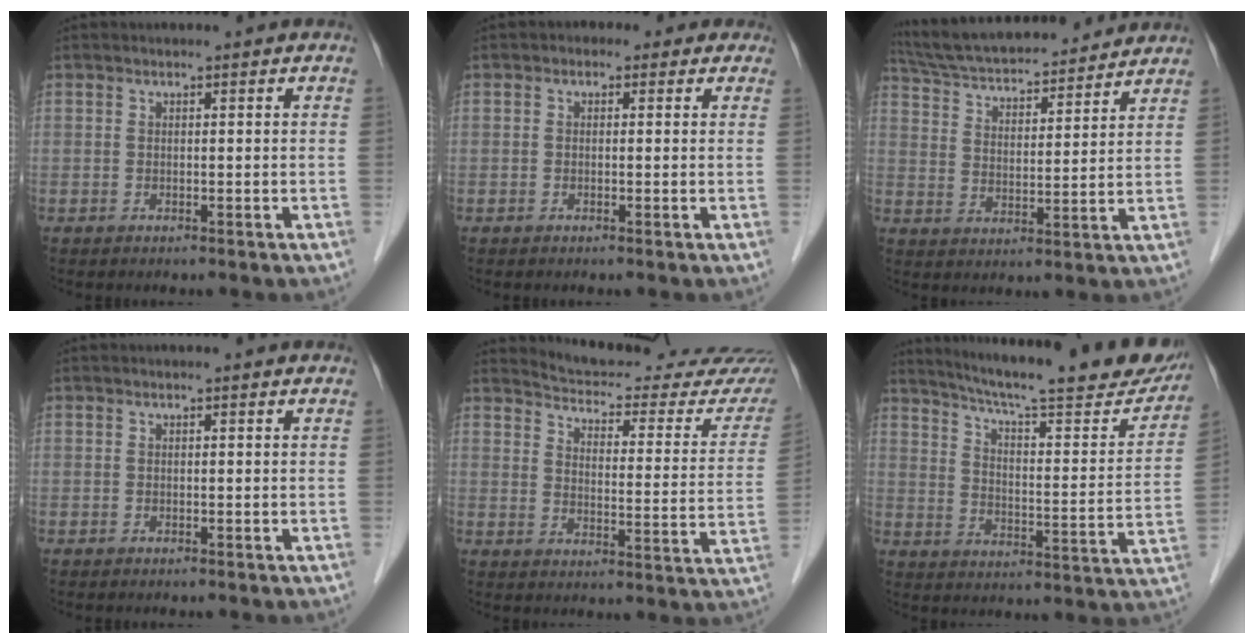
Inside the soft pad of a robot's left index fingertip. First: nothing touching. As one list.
[{"total": 2.2, "force": [0.8, 1.8, 1.0], "torque": [-0.007, 0.015, 0.000]}, {"total": 19.1, "force": [17.5, 3.5, 6.7], "torque": [-0.119, 0.030, 0.271]}, {"total": 0.0}, {"total": 22.0, "force": [21.1, 3.1, 5.2], "torque": [-0.062, -0.088, 0.243]}, {"total": 24.7, "force": [21.8, 3.0, 11.2], "torque": [-0.170, -0.047, 0.283]}]